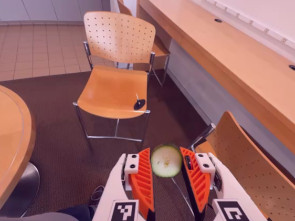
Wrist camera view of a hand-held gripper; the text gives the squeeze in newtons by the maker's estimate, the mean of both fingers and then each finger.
{"total": 9.1, "left": 8.8, "right": 9.4}